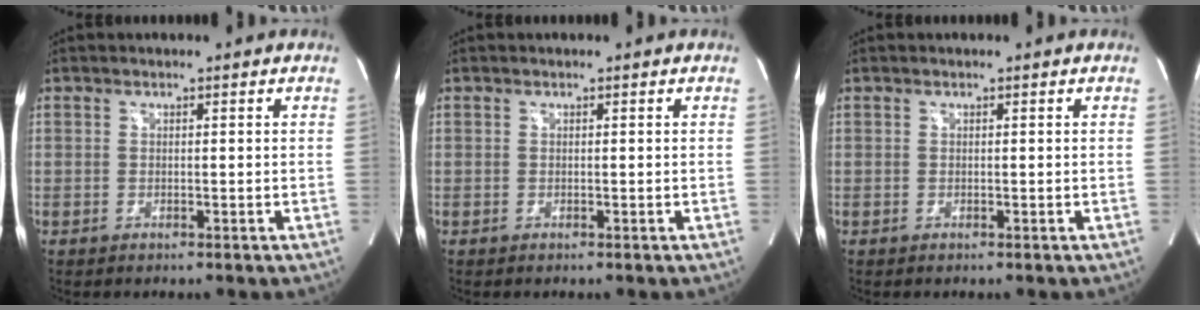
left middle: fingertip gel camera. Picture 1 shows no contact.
{"total": 0.0}
{"total": 0.0}